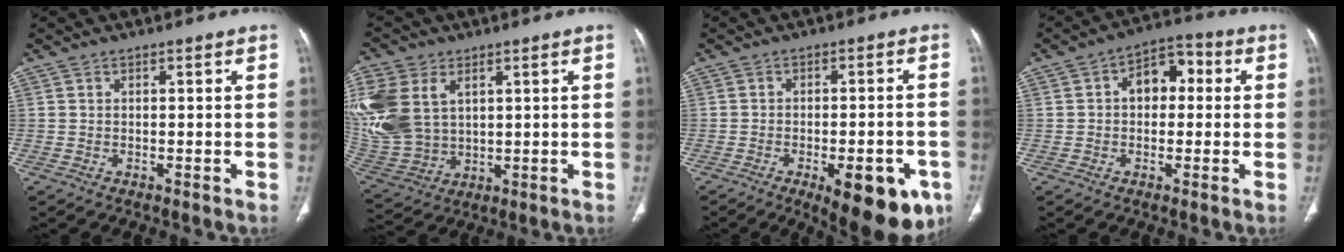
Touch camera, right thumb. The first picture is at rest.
{"total": 19.5, "force": [5.4, 13.8, 12.7], "torque": [-0.310, -0.006, 0.122]}
{"total": 14.8, "force": [-6.8, 5.8, 11.8], "torque": [-0.105, 0.017, -0.077]}
{"total": 8.1, "force": [1.0, 5.4, 5.9], "torque": [-0.057, 0.028, 0.005]}